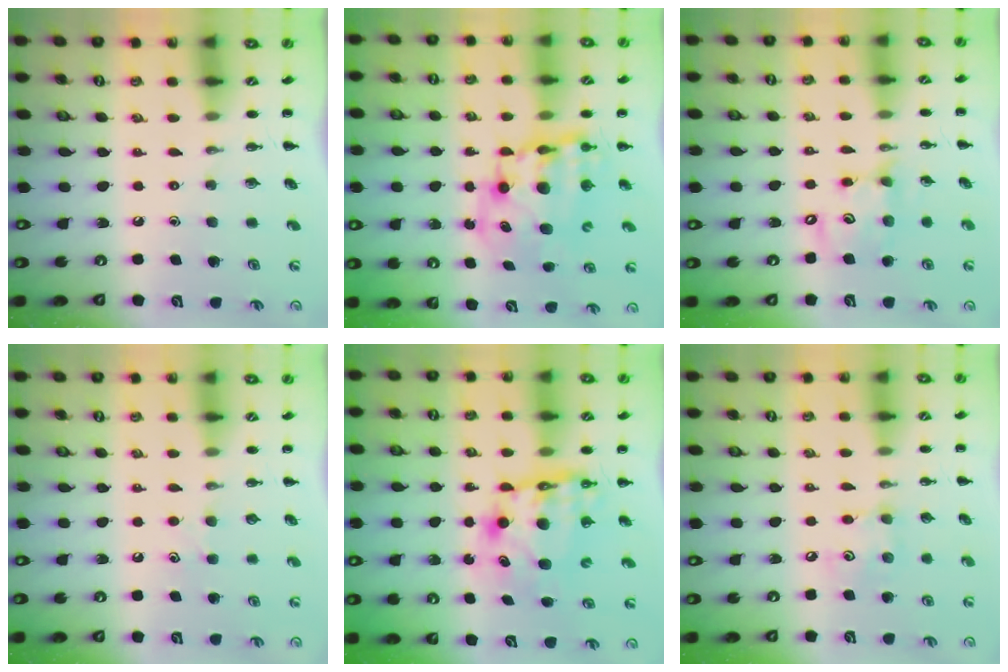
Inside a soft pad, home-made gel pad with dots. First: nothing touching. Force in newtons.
{"total": 10.1, "press": 9.7, "slide": 2.8}
{"total": 12.9, "press": 12.6, "slide": 2.8}
{"total": 4.9, "press": 4.6, "slide": 1.6}
{"total": 8.5, "press": 8.2, "slide": 2.2}
{"total": 5.2, "press": 5.2, "slide": 0.8}